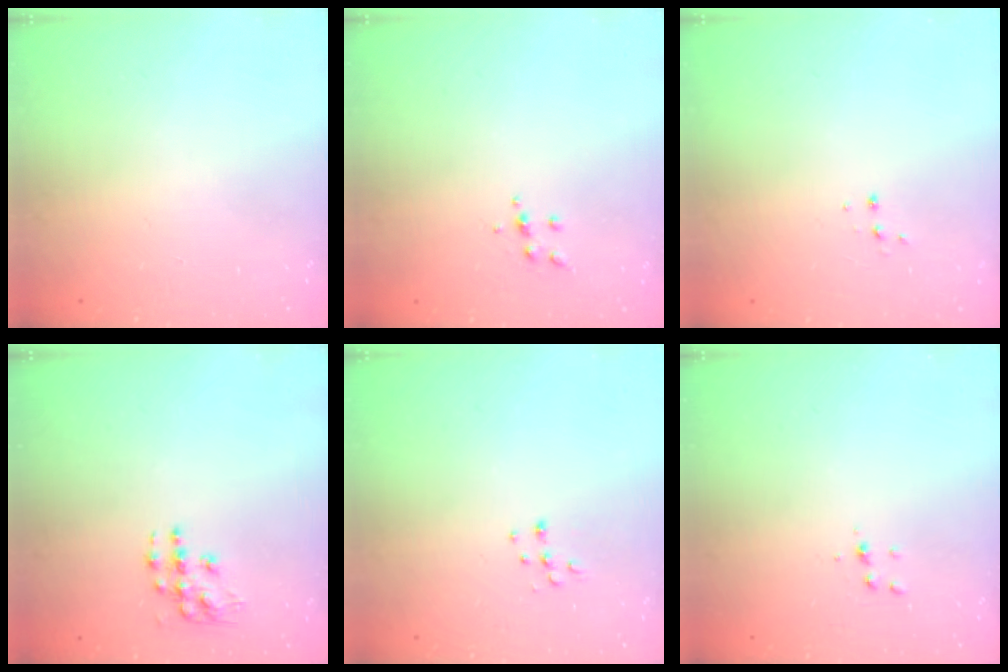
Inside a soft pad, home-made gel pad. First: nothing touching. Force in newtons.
{"total": 4.0, "press": 3.9, "slide": 0.9}
{"total": 3.9, "press": 3.9, "slide": 0.5}
{"total": 7.8, "press": 7.8, "slide": 0.4}
{"total": 6.7, "press": 6.7, "slide": 0.4}
{"total": 4.4, "press": 4.3, "slide": 0.4}